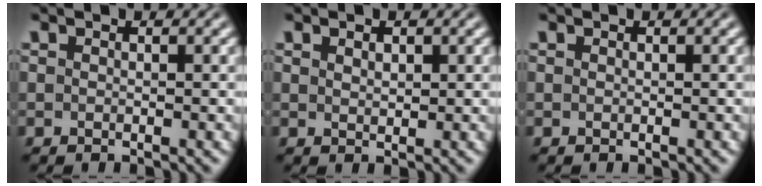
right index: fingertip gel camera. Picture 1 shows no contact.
{"total": 0.8, "force": [0.5, -0.4, 0.5], "torque": [0.000, -0.008, 0.020]}
{"total": 0.0}